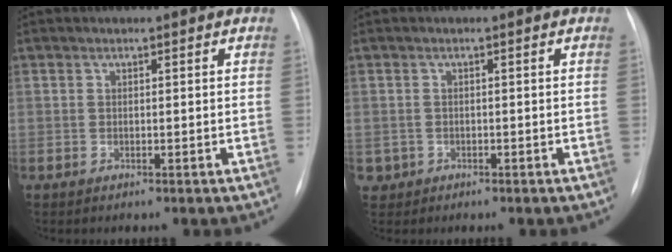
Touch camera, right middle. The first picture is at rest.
{"total": 1.6, "force": [-0.6, 1.5, 0.0], "torque": [0.001, 0.008, -0.006]}